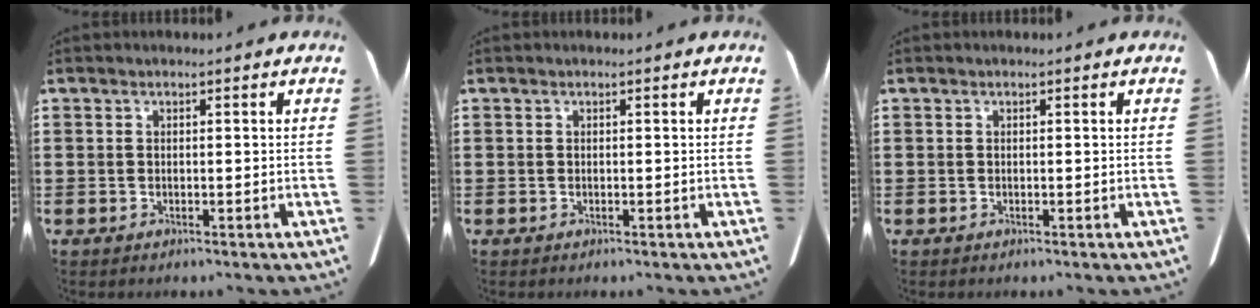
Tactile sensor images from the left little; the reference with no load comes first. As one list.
[{"total": 0.0}, {"total": 0.0}]